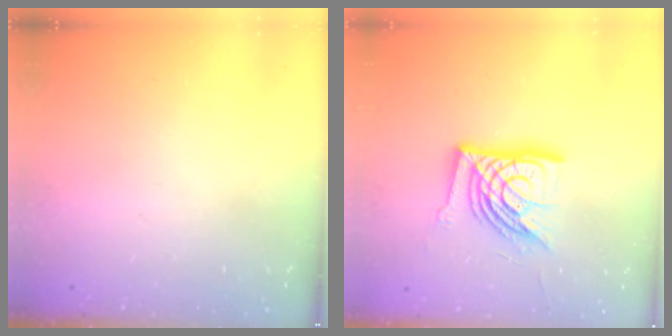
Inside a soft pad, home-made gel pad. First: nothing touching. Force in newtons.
{"total": 16.7, "press": 16.6, "slide": 1.9}